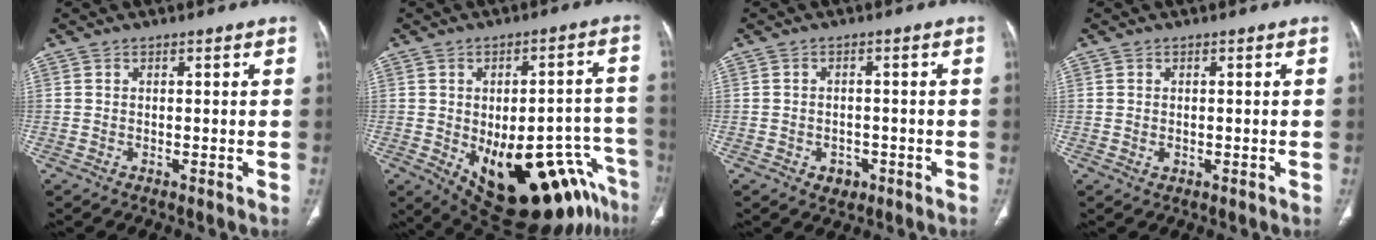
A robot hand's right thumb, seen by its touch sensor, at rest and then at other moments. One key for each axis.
{"total": 23.9, "fx": -11.9, "fy": 10.2, "fz": 18.1, "tx": -0.164, "ty": 0.059, "tz": -0.147}
{"total": 3.2, "fx": -1.4, "fy": 2.5, "fz": 1.4, "tx": -0.007, "ty": 0.009, "tz": -0.012}
{"total": 0.0}